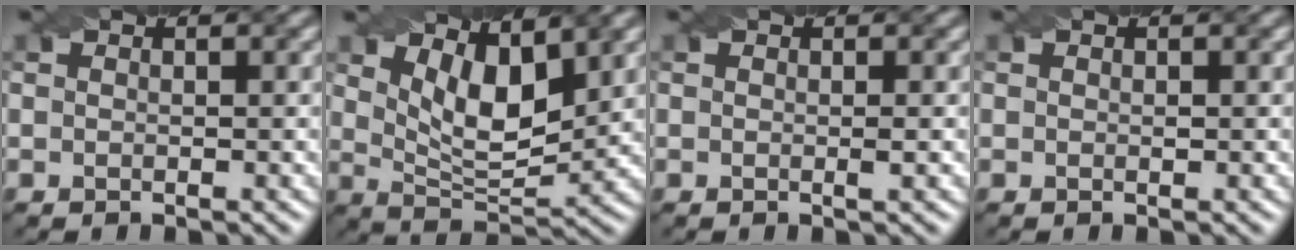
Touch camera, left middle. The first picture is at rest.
{"total": 6.0, "force": [2.7, 2.6, 4.7], "torque": [-0.092, -0.012, 0.048]}
{"total": 0.6, "force": [-0.2, -0.2, 0.6], "torque": [-0.011, 0.000, -0.003]}
{"total": 0.0}